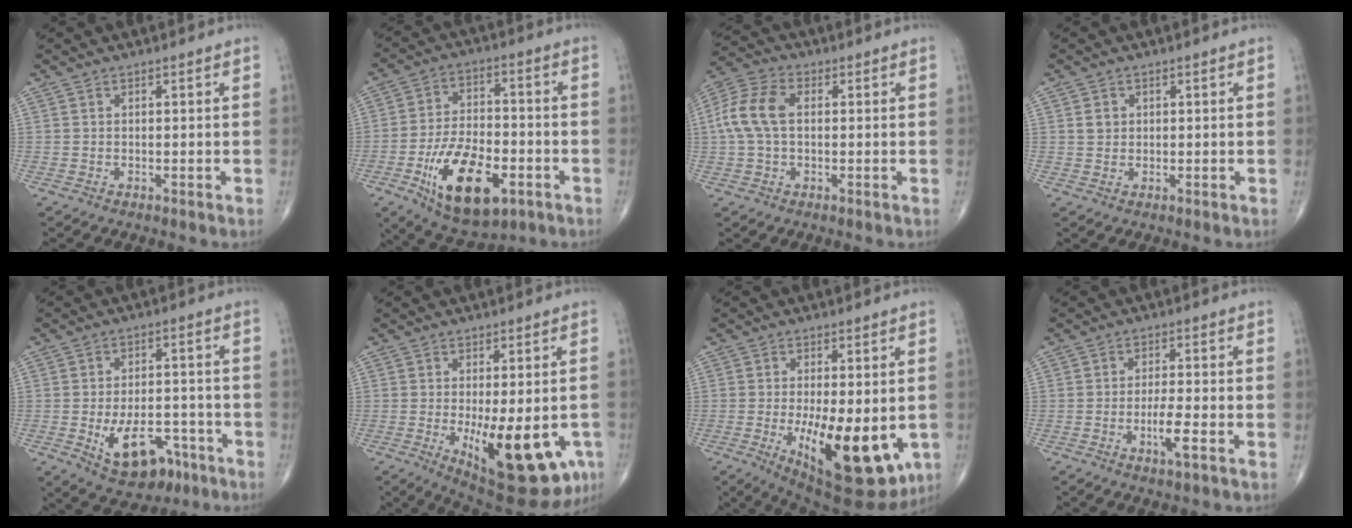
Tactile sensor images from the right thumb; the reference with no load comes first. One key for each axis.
{"total": 17.7, "fx": -6.9, "fy": 8.9, "fz": 13.7, "tx": -0.215, "ty": 0.020, "tz": -0.109}
{"total": 9.4, "fx": 0.7, "fy": 5.8, "fz": 7.3, "tx": -0.166, "ty": 0.026, "tz": 0.009}
{"total": 2.1, "fx": 0.5, "fy": 1.8, "fz": 0.9, "tx": -0.008, "ty": -0.001, "tz": 0.009}
{"total": 12.0, "fx": -5.0, "fy": 7.1, "fz": 8.3, "tx": -0.109, "ty": 0.028, "tz": -0.065}
{"total": 18.1, "fx": -5.4, "fy": 7.1, "fz": 15.7, "tx": -0.176, "ty": -0.016, "tz": -0.055}
{"total": 18.1, "fx": -4.2, "fy": 7.3, "fz": 16.0, "tx": -0.214, "ty": -0.027, "tz": -0.042}
{"total": 5.0, "fx": -1.9, "fy": 0.8, "fz": 4.5, "tx": -0.089, "ty": 0.004, "tz": -0.035}